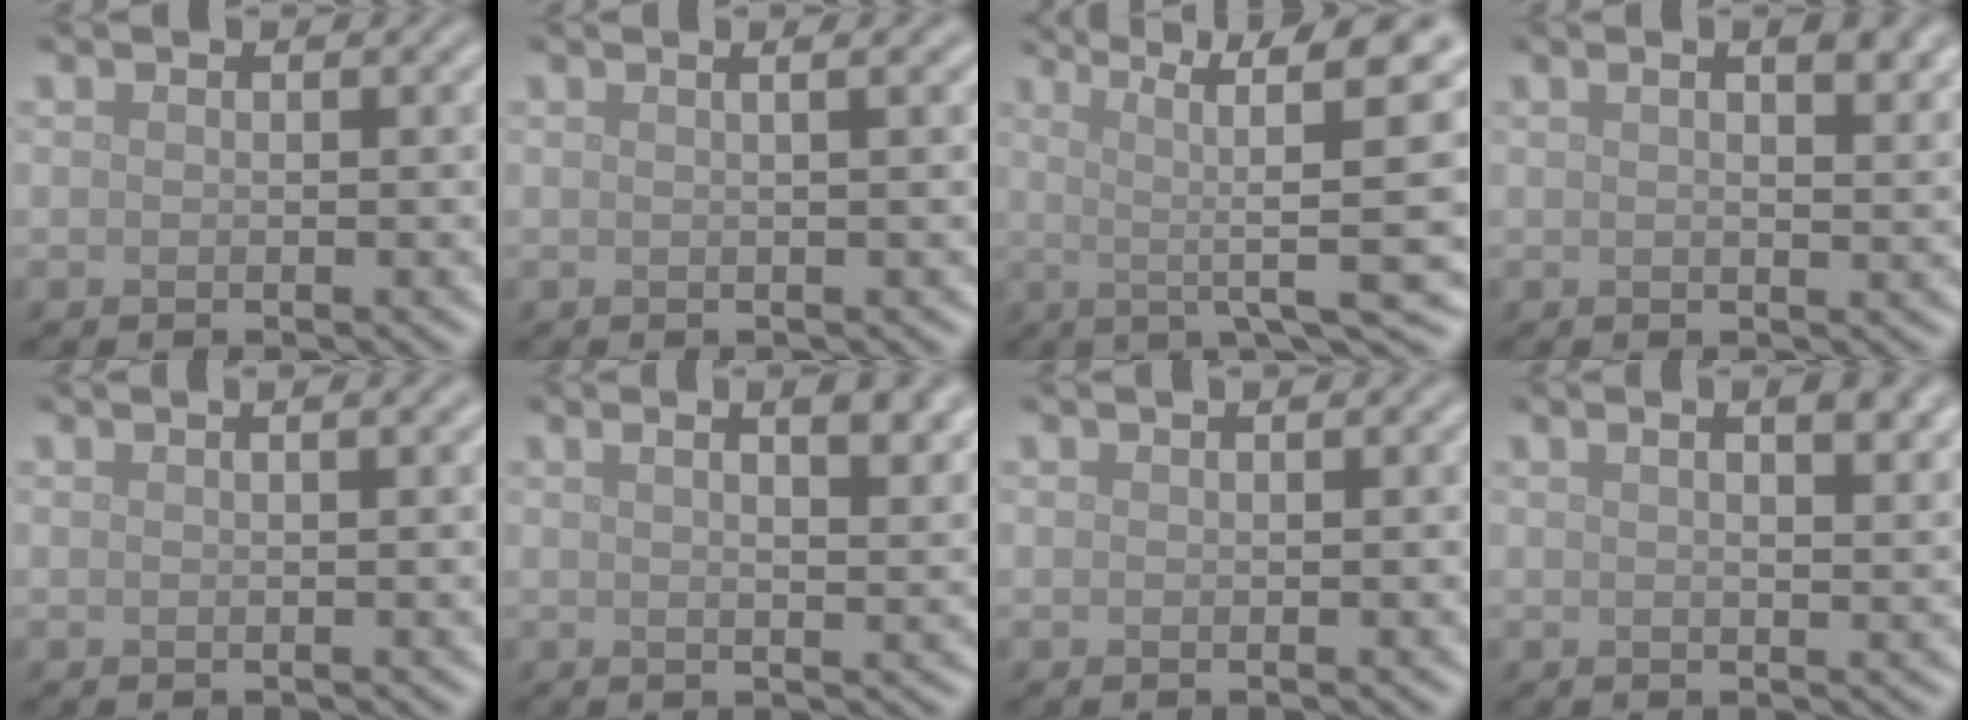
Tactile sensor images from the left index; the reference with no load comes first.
{"total": 3.5, "force": [1.3, 1.6, 2.7], "torque": [-0.012, 0.015, -0.017]}
{"total": 9.8, "force": [1.9, 1.4, 9.5], "torque": [-0.135, 0.020, 0.035]}
{"total": 4.1, "force": [2.0, 1.4, 3.3], "torque": [-0.028, 0.010, 0.014]}
{"total": 2.1, "force": [1.0, 0.8, 1.6], "torque": [-0.014, 0.002, -0.002]}
{"total": 6.5, "force": [3.2, 2.3, 5.2], "torque": [-0.040, 0.027, 0.018]}
{"total": 0.8, "force": [0.4, 0.2, 0.6], "torque": [-0.005, 0.006, 0.006]}
{"total": 5.0, "force": [2.5, 1.9, 3.9], "torque": [-0.029, 0.021, 0.012]}